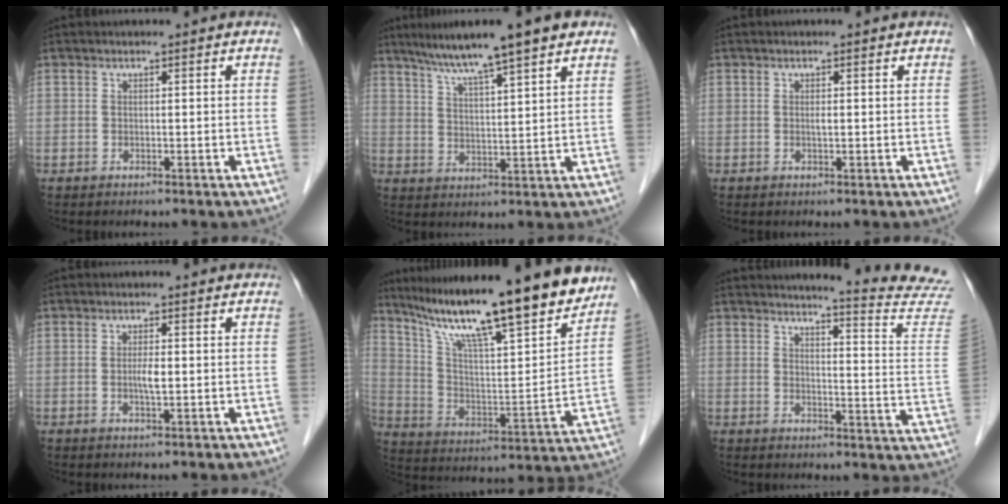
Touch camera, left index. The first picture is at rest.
{"total": 10.6, "force": [7.9, -0.1, 7.1], "torque": [-0.114, 0.017, 0.125]}
{"total": 0.6, "force": [-0.2, 0.0, 0.6], "torque": [-0.014, -0.005, -0.005]}
{"total": 2.0, "force": [-0.4, 0.2, 2.0], "torque": [-0.039, -0.005, -0.006]}
{"total": 22.2, "force": [18.2, 1.5, 12.6], "torque": [-0.212, -0.021, 0.288]}
{"total": 15.1, "force": [14.6, -1.2, 3.6], "torque": [-0.040, -0.125, 0.143]}